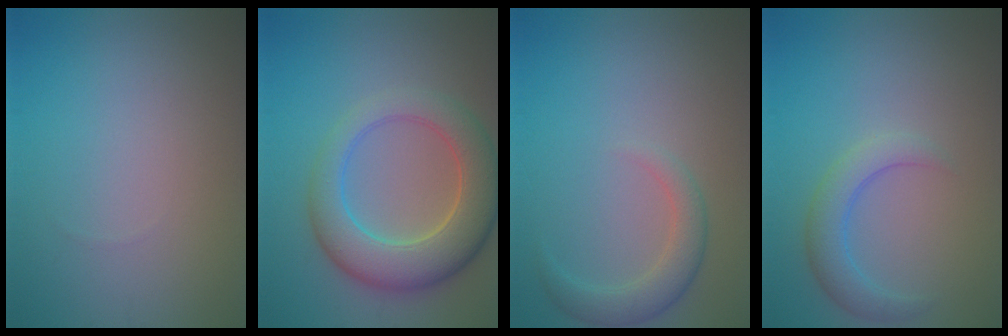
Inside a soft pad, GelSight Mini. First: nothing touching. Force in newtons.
{"total": 7.7, "press": 7.7, "slide": 0.5}
{"total": 2.7, "press": 2.7, "slide": 0.1}
{"total": 3.0, "press": 3.0, "slide": 0.2}